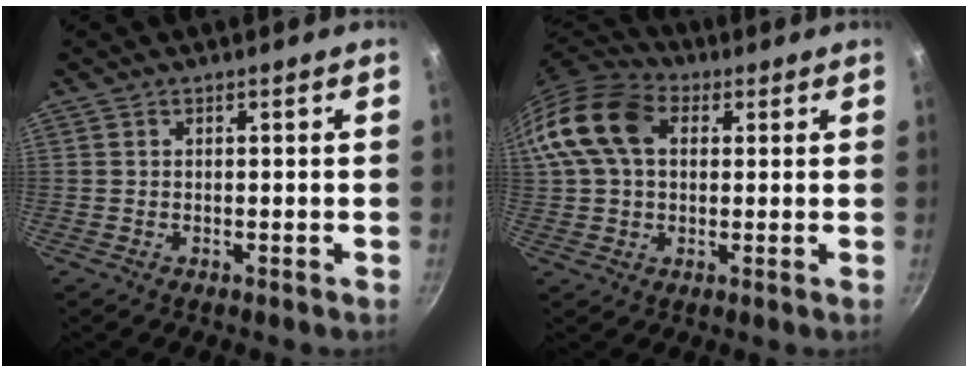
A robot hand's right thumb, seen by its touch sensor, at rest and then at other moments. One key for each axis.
{"total": 14.5, "fx": 3.4, "fy": 10.1, "fz": 9.9, "tx": -0.176, "ty": 0.023, "tz": 0.044}